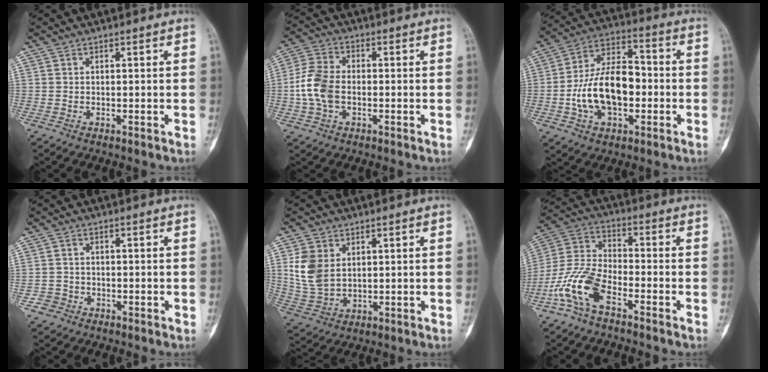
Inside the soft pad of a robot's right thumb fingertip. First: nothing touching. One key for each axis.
{"total": 8.8, "fx": -1.2, "fy": 5.8, "fz": 6.5, "tx": -0.137, "ty": 0.018, "tz": -0.030}
{"total": 16.8, "fx": -2.6, "fy": 9.8, "fz": 13.3, "tx": -0.228, "ty": 0.038, "tz": -0.044}
{"total": 2.3, "fx": -1.2, "fy": 2.0, "fz": -0.2, "tx": 0.013, "ty": 0.011, "tz": -0.027}
{"total": 8.7, "fx": 2.4, "fy": 6.3, "fz": 5.6, "tx": -0.103, "ty": -0.008, "tz": 0.062}
{"total": 11.4, "fx": -6.0, "fy": 5.3, "fz": 8.2, "tx": -0.184, "ty": 0.036, "tz": -0.125}